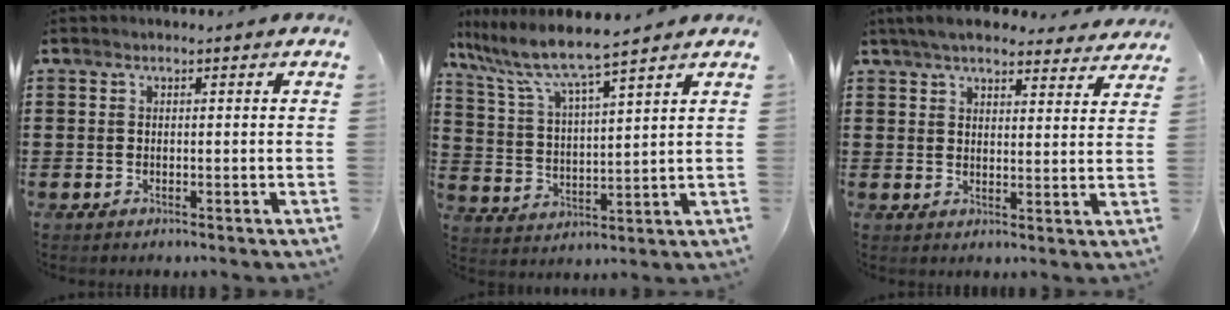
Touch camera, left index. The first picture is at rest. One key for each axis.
{"total": 6.6, "fx": 5.8, "fy": 0.0, "fz": 3.1, "tx": -0.088, "ty": -0.037, "tz": 0.095}
{"total": 5.5, "fx": 5.2, "fy": 0.9, "fz": 1.8, "tx": -0.051, "ty": -0.013, "tz": 0.096}